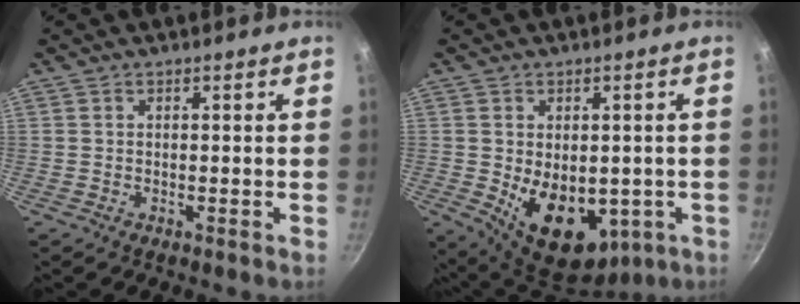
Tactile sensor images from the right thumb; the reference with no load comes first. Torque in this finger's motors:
{"motor_torque": [-0.54, 1.11, 0.71, 0.65, 0.13]}